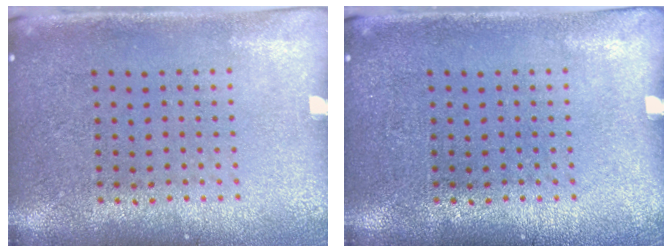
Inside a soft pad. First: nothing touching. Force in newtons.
{"total": 0.0}